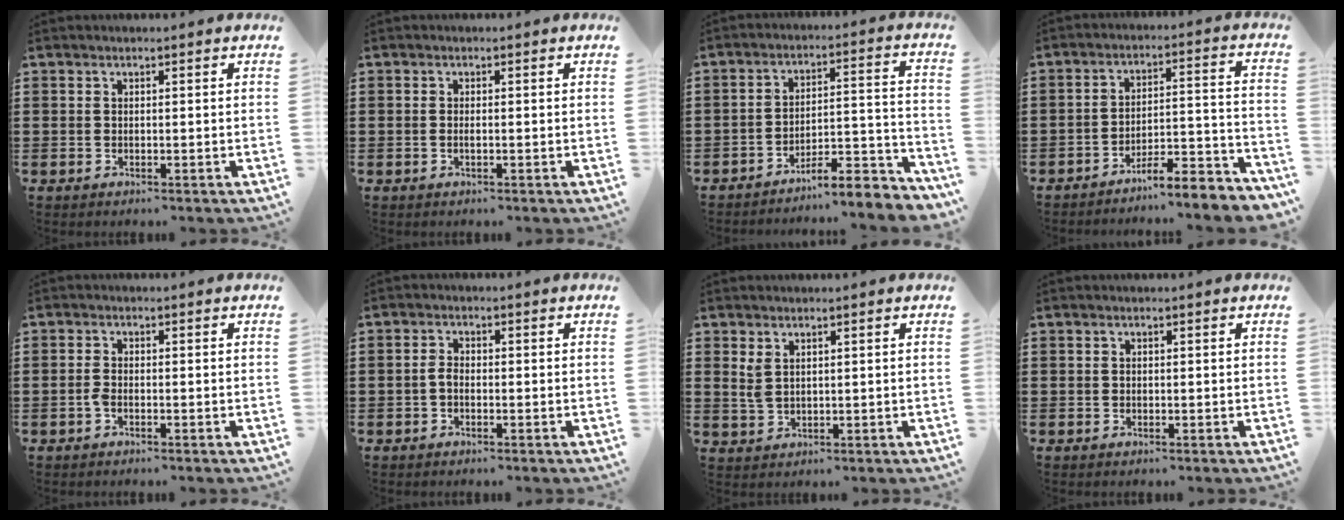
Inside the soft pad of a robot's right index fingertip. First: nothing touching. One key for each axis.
{"total": 0.7, "fx": -0.2, "fy": -0.1, "fz": 0.6, "tx": -0.013, "ty": -0.008, "tz": -0.002}
{"total": 6.9, "fx": -6.2, "fy": 0.8, "fz": 3.0, "tx": -0.041, "ty": 0.001, "tz": -0.119}
{"total": 6.2, "fx": -5.8, "fy": 0.2, "fz": 2.4, "tx": -0.034, "ty": -0.001, "tz": -0.112}
{"total": 1.5, "fx": -0.8, "fy": 0.5, "fz": 1.2, "tx": -0.031, "ty": -0.004, "tz": -0.017}
{"total": 1.8, "fx": -0.6, "fy": 0.9, "fz": 1.4, "tx": -0.043, "ty": -0.003, "tz": -0.016}
{"total": 2.5, "fx": 1.5, "fy": 1.3, "fz": 1.6, "tx": -0.036, "ty": 0.006, "tz": 0.027}
{"total": 0.0}